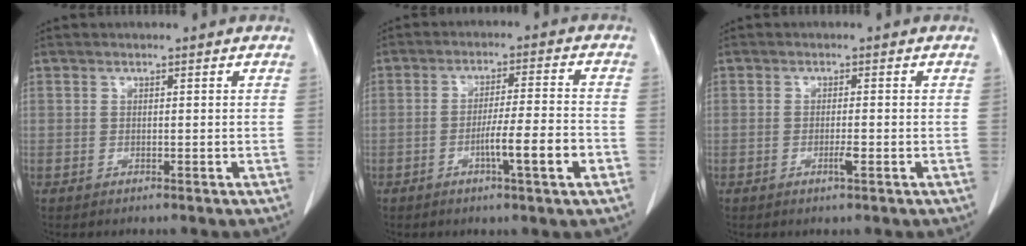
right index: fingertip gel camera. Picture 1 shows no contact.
{"total": 8.3, "force": [-3.1, -0.1, 7.7], "torque": [-0.119, -0.002, -0.050]}
{"total": 1.8, "force": [-0.7, 0.1, 1.7], "torque": [-0.033, -0.003, -0.011]}